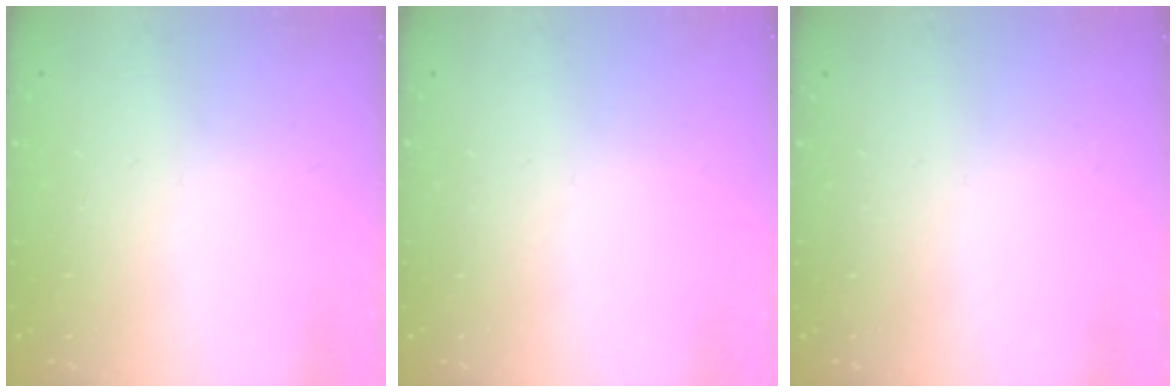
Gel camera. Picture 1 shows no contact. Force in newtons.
{"total": 0.0}
{"total": 0.0}